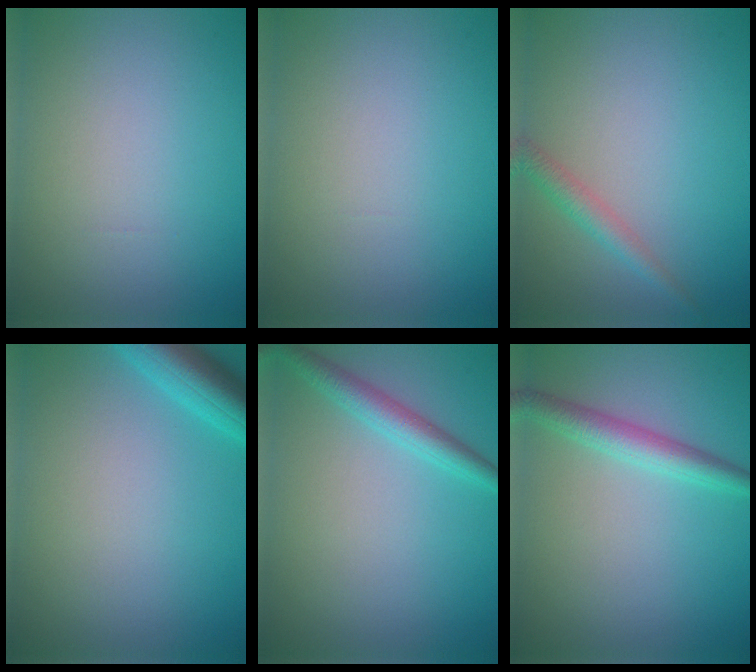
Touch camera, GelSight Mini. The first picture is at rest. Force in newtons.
{"total": 0.0}
{"total": 1.9, "press": 1.9, "slide": 0.0}
{"total": 4.6, "press": 4.6, "slide": 0.3}
{"total": 2.6, "press": 2.6, "slide": 0.1}
{"total": 2.9, "press": 2.9, "slide": 0.0}